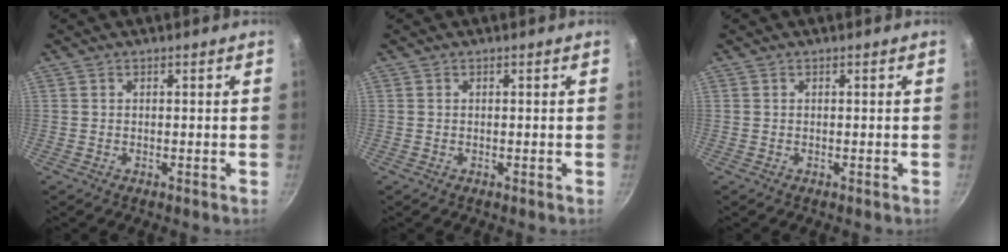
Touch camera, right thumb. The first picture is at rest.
{"total": 0.0}
{"total": 0.0}